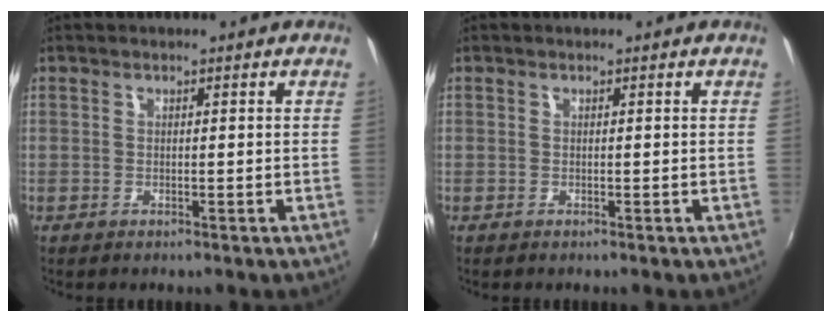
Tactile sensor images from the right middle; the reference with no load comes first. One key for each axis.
{"total": 0.0}